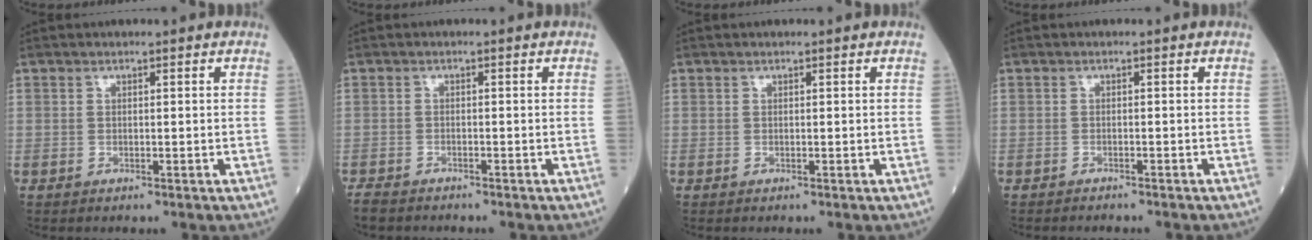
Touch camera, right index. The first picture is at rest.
{"total": 3.6, "force": [-3.3, 0.9, 1.1], "torque": [-0.019, -0.008, -0.055]}
{"total": 0.0}
{"total": 3.1, "force": [-2.9, 0.4, 1.0], "torque": [-0.015, -0.002, -0.036]}